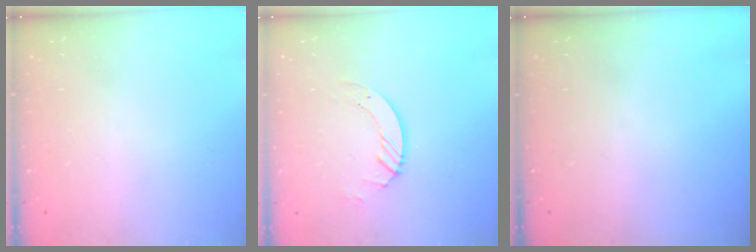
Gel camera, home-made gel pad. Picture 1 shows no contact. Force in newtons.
{"total": 4.0, "press": 4.0, "slide": 0.3}
{"total": 0.0}